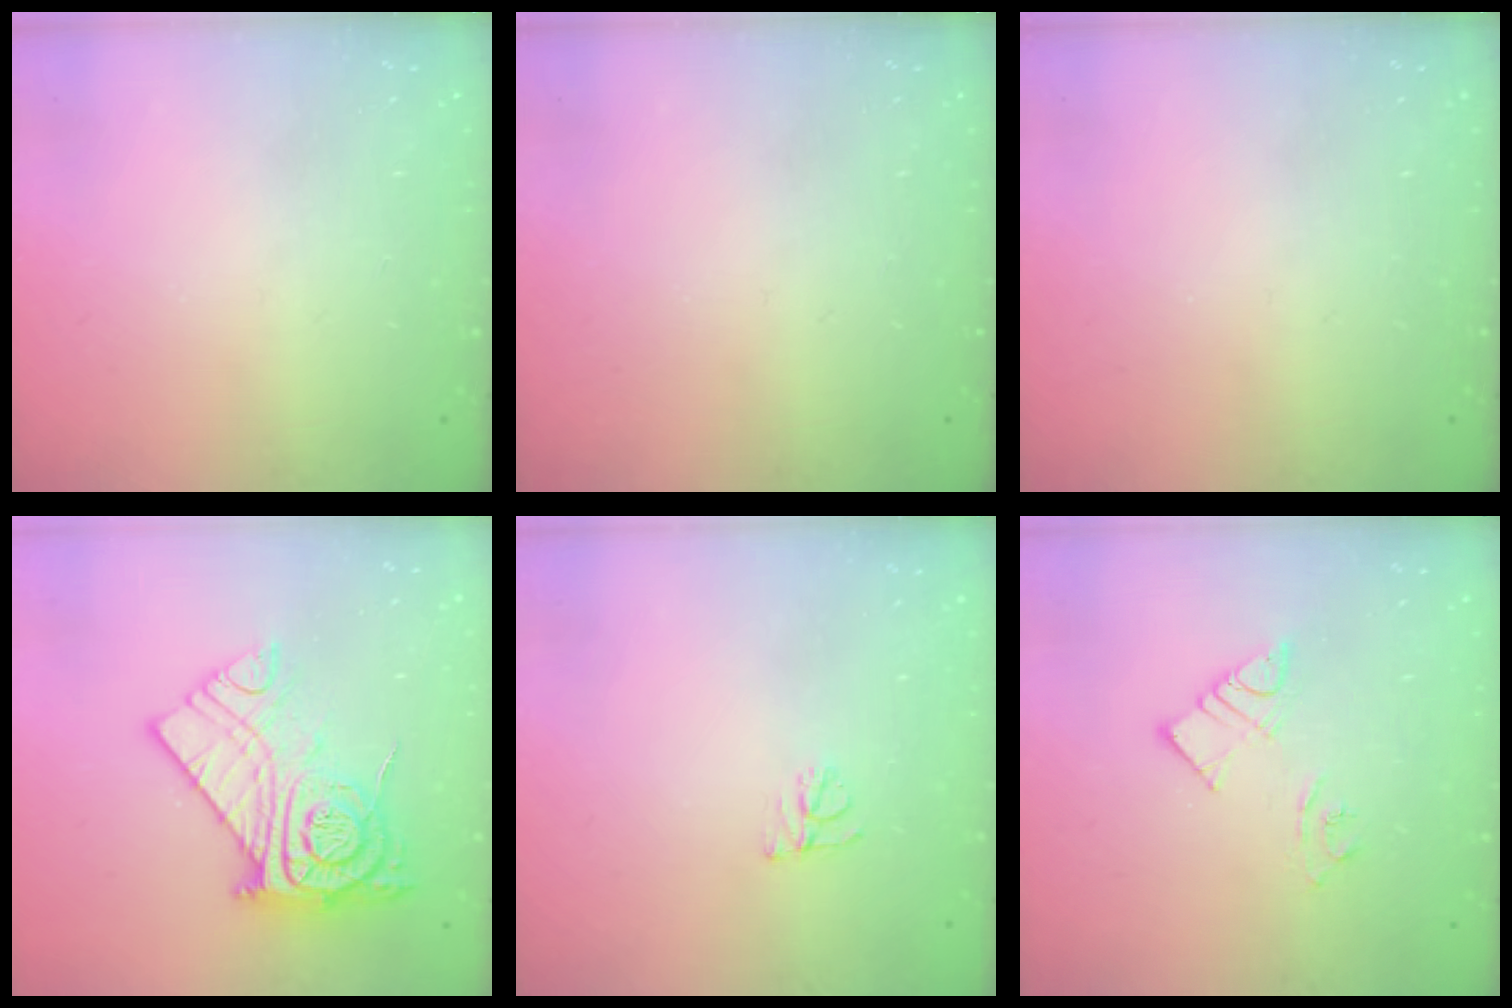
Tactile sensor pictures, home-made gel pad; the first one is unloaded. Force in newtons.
{"total": 0.0}
{"total": 0.0}
{"total": 16.3, "press": 16.3, "slide": 1.3}
{"total": 5.6, "press": 5.5, "slide": 0.6}
{"total": 7.1, "press": 7.1, "slide": 0.6}